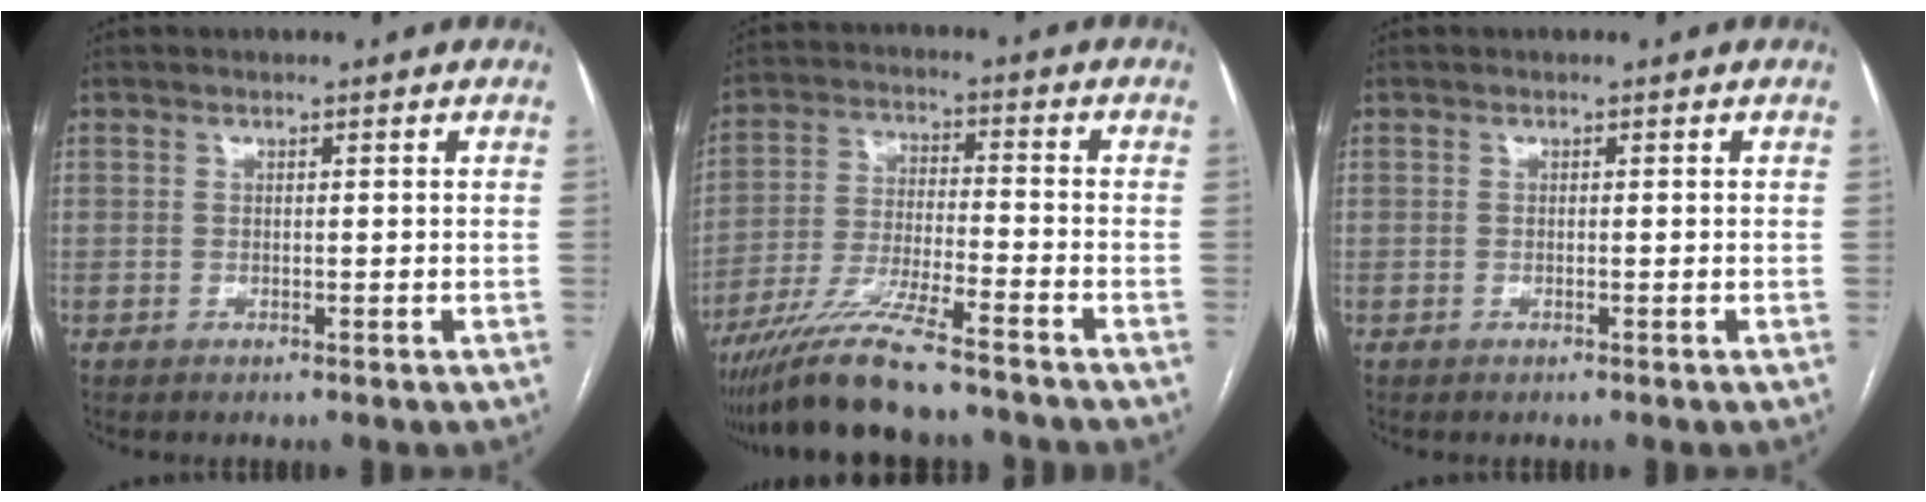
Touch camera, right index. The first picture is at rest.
{"total": 11.7, "force": [-9.4, 0.4, 6.9], "torque": [-0.132, -0.025, -0.170]}
{"total": 0.0}